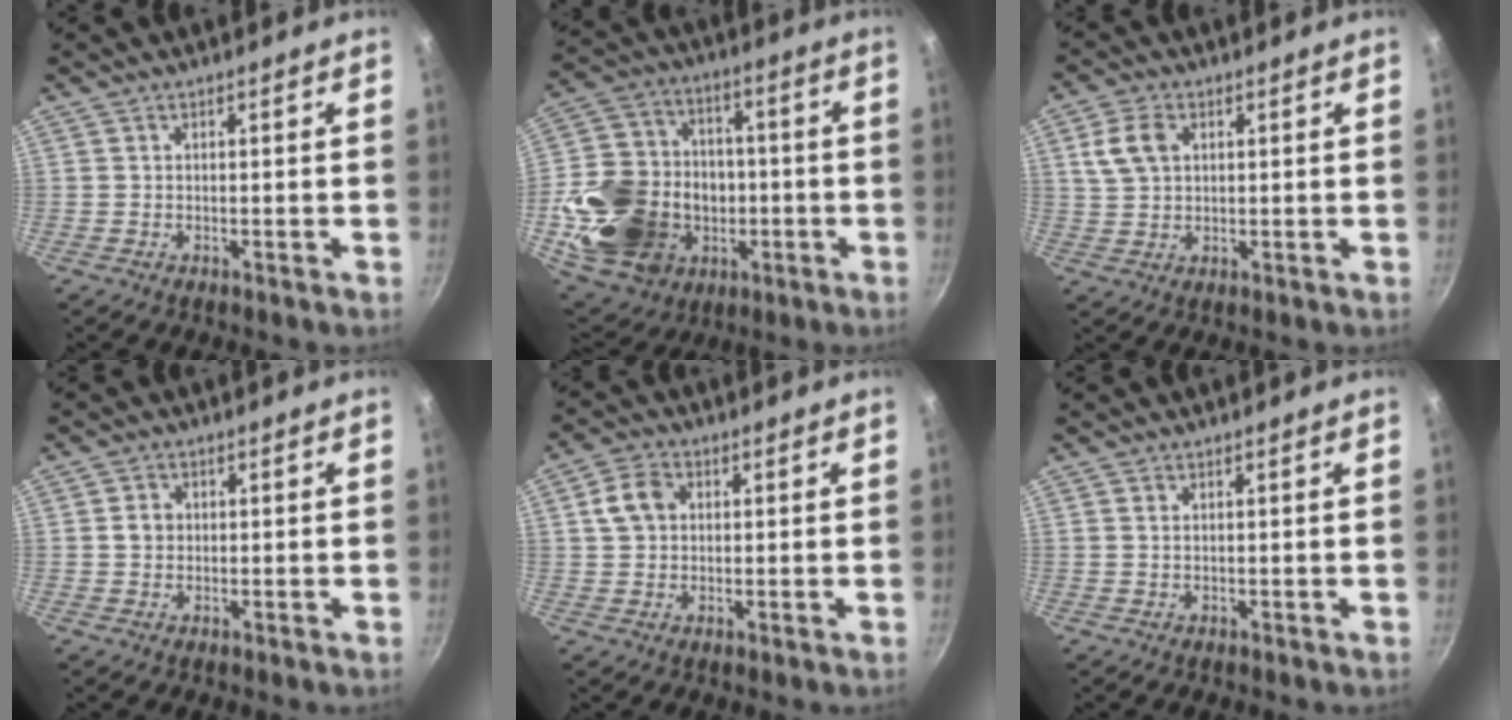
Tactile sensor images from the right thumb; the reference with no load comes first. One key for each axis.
{"total": 25.3, "fx": -4.0, "fy": 20.4, "fz": 14.4, "tx": -0.251, "ty": 0.038, "tz": -0.047}
{"total": 6.5, "fx": 2.1, "fy": 4.5, "fz": 4.2, "tx": -0.072, "ty": 0.003, "tz": 0.039}
{"total": 2.5, "fx": 0.1, "fy": 2.2, "fz": 1.2, "tx": -0.010, "ty": 0.006, "tz": 0.000}
{"total": 5.8, "fx": 1.1, "fy": 4.6, "fz": 3.4, "tx": -0.048, "ty": 0.011, "tz": 0.013}
{"total": 0.7, "fx": 0.3, "fy": 0.4, "fz": 0.5, "tx": -0.008, "ty": 0.001, "tz": 0.004}